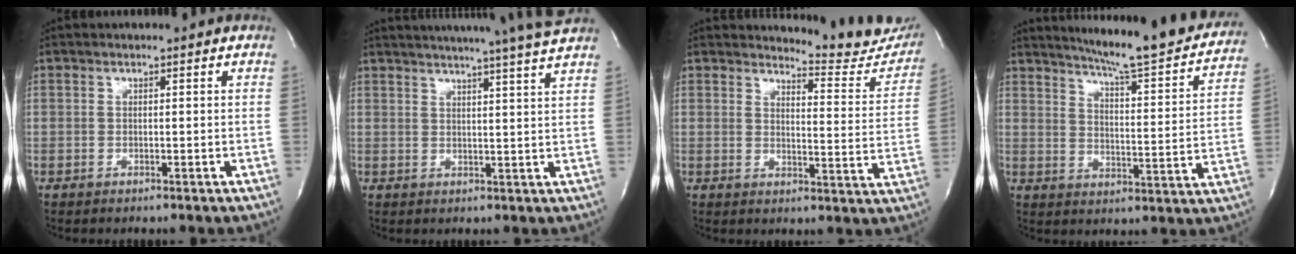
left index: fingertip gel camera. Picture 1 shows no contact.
{"total": 16.4, "force": [14.7, -1.7, 7.0], "torque": [-0.118, -0.027, 0.183]}
{"total": 11.1, "force": [10.9, 1.5, 1.0], "torque": [0.001, -0.064, 0.114]}
{"total": 21.3, "force": [19.3, 1.2, 8.9], "torque": [-0.129, -0.055, 0.245]}